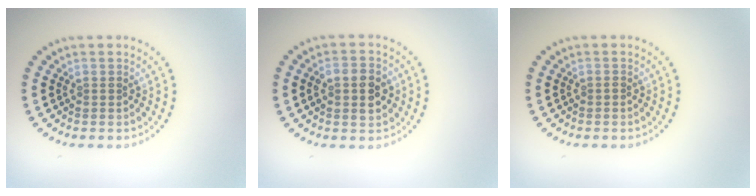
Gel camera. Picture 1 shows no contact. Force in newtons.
{"total": 3.9, "press": 3.9, "slide": 0.3}
{"total": 0.5, "press": 0.4, "slide": 0.4}